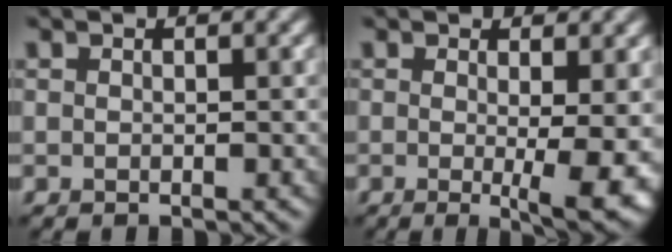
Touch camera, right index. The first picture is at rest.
{"total": 6.1, "force": [-0.5, 1.3, 5.9], "torque": [-0.078, -0.017, -0.004]}